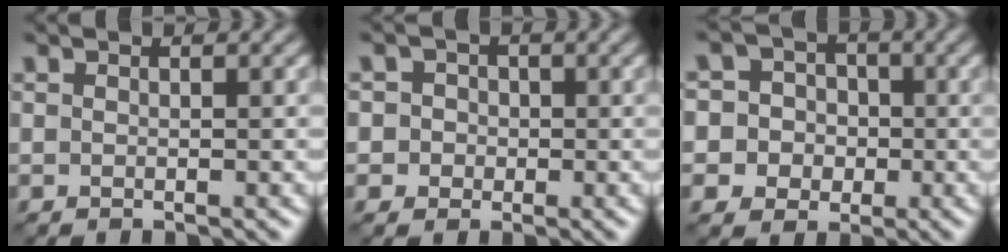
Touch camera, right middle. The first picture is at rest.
{"total": 3.2, "force": [0.4, 3.0, 0.9], "torque": [0.012, 0.019, -0.012]}
{"total": 7.5, "force": [-0.7, 7.3, 1.6], "torque": [-0.031, 0.022, -0.030]}